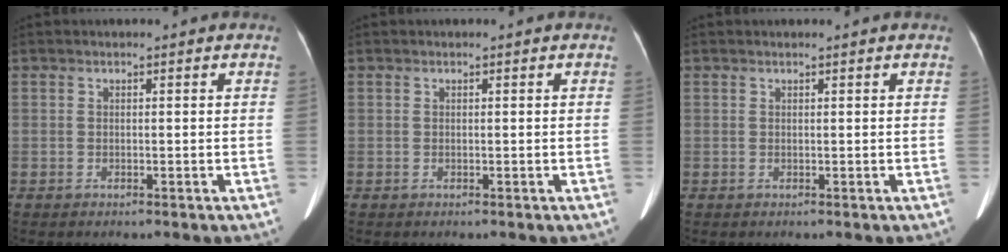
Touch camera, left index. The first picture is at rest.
{"total": 0.0}
{"total": 0.7, "force": [0.7, 0.0, 0.2], "torque": [-0.007, 0.008, 0.011]}